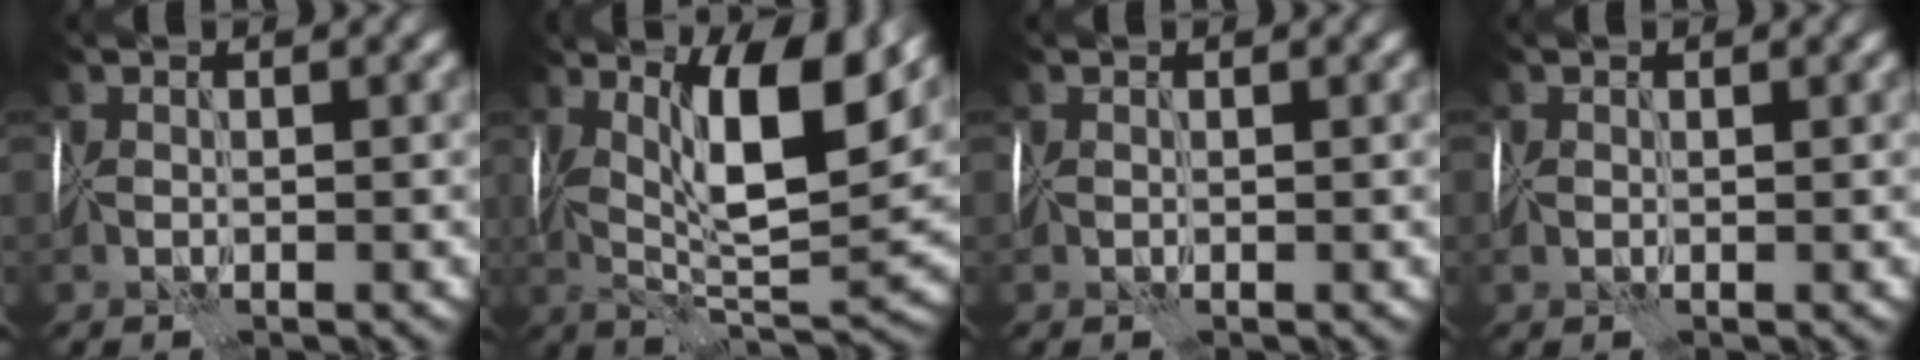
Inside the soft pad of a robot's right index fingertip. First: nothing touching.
{"total": 10.9, "force": [3.7, 3.3, 9.7], "torque": [-0.160, -0.003, 0.063]}
{"total": 0.0}
{"total": 1.3, "force": [0.4, 0.9, 0.8], "torque": [-0.014, 0.003, 0.007]}